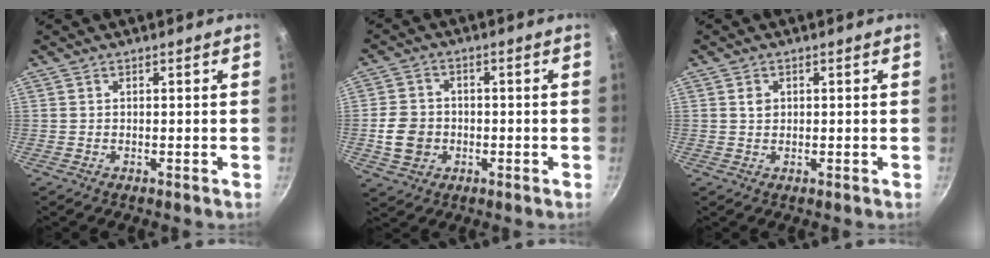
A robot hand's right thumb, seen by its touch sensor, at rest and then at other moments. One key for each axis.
{"total": 7.1, "fx": -1.5, "fy": 6.1, "fz": 3.5, "tx": -0.049, "ty": 0.014, "tz": -0.028}
{"total": 1.7, "fx": 0.5, "fy": 1.4, "fz": 0.9, "tx": -0.010, "ty": 0.001, "tz": 0.007}